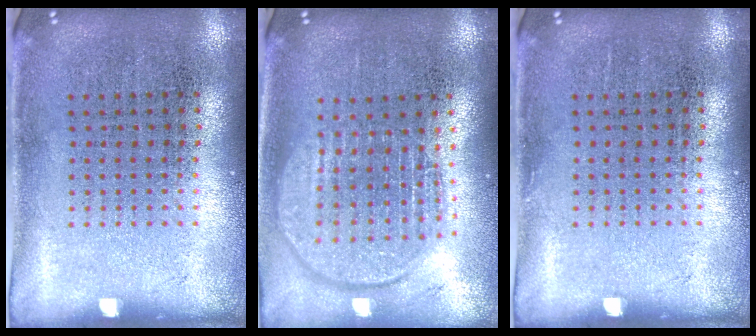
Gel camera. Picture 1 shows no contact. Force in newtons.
{"total": 1.9, "press": 1.6, "slide": 1.0}
{"total": 0.0}